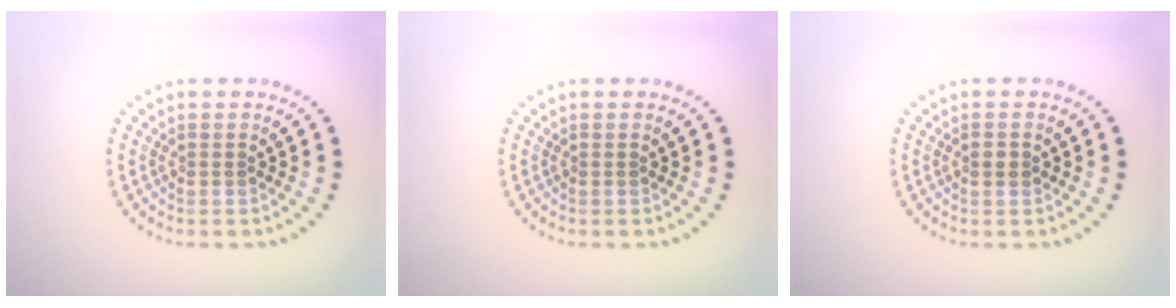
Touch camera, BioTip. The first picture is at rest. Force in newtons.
{"total": 0.0}
{"total": 1.2, "press": 1.2, "slide": 0.1}